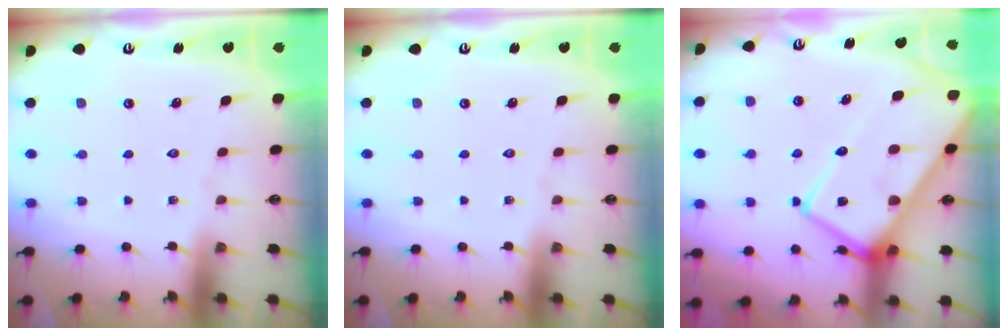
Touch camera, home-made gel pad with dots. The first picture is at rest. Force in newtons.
{"total": 0.0}
{"total": 17.9, "press": 17.9, "slide": 1.6}